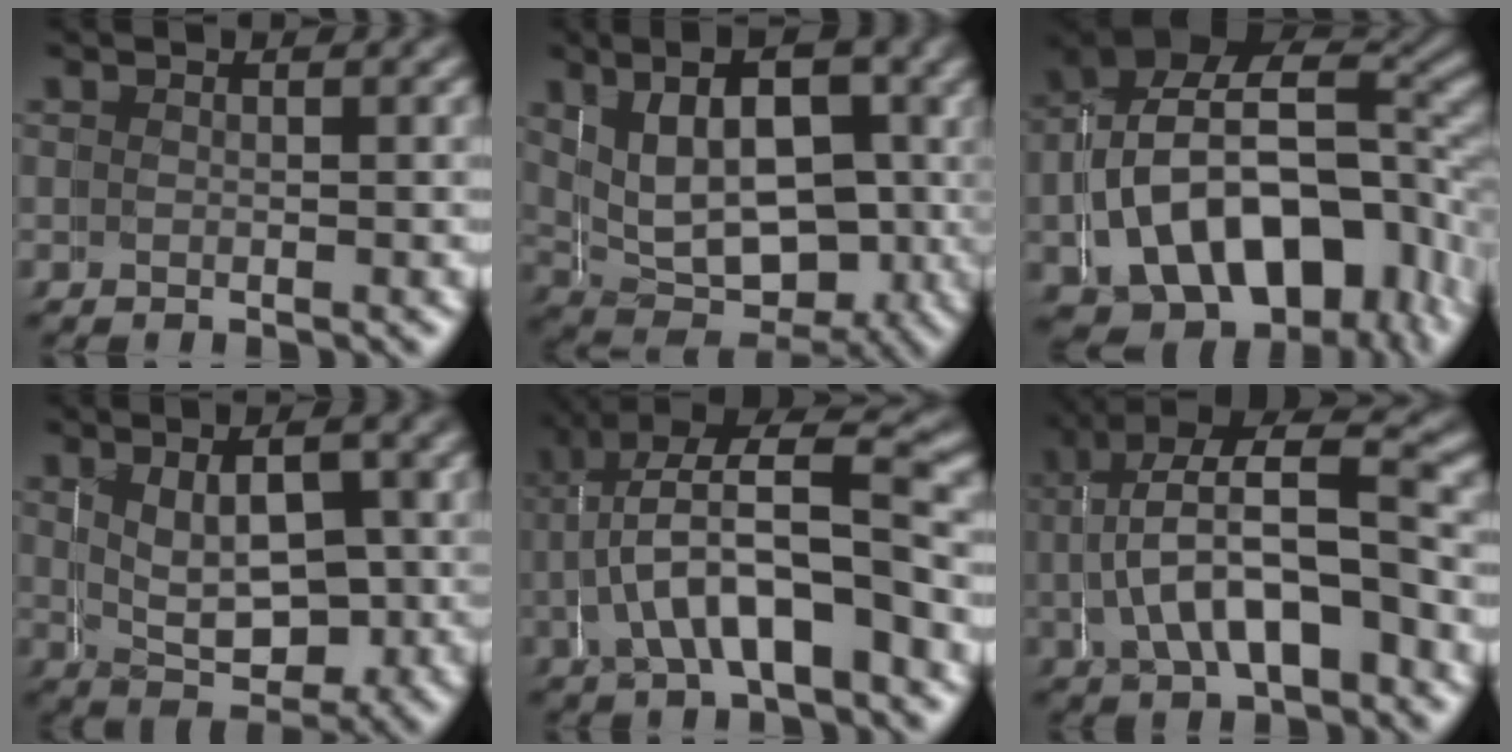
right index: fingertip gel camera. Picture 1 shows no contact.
{"total": 10.7, "force": [0.6, 7.7, 7.4], "torque": [-0.122, -0.016, 0.011]}
{"total": 13.9, "force": [-3.0, 9.1, 10.2], "torque": [-0.192, -0.051, -0.027]}
{"total": 5.5, "force": [0.3, 3.0, 4.6], "torque": [-0.054, -0.010, 0.010]}
{"total": 6.4, "force": [0.1, 2.4, 5.9], "torque": [-0.097, -0.002, 0.001]}
{"total": 7.2, "force": [0.3, 3.1, 6.5], "torque": [-0.105, -0.008, 0.009]}